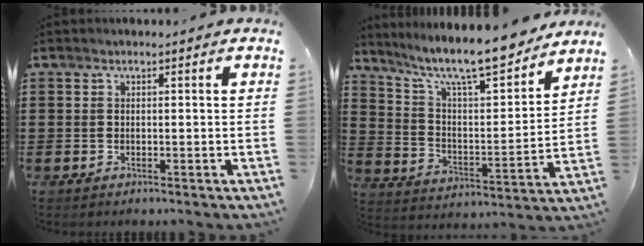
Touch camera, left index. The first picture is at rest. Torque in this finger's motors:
{"motor_torque": [2.14, 0.00, 0.37, 0.21]}